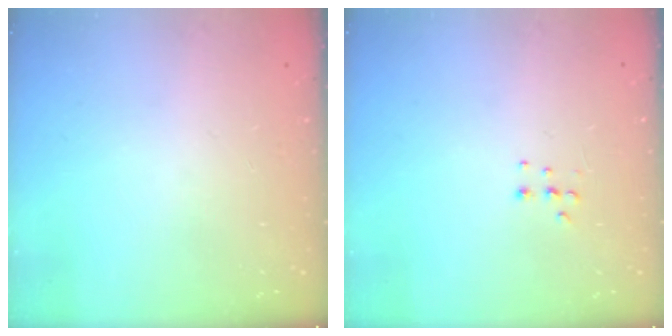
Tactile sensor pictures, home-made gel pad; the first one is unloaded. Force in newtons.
{"total": 5.7, "press": 5.6, "slide": 1.0}